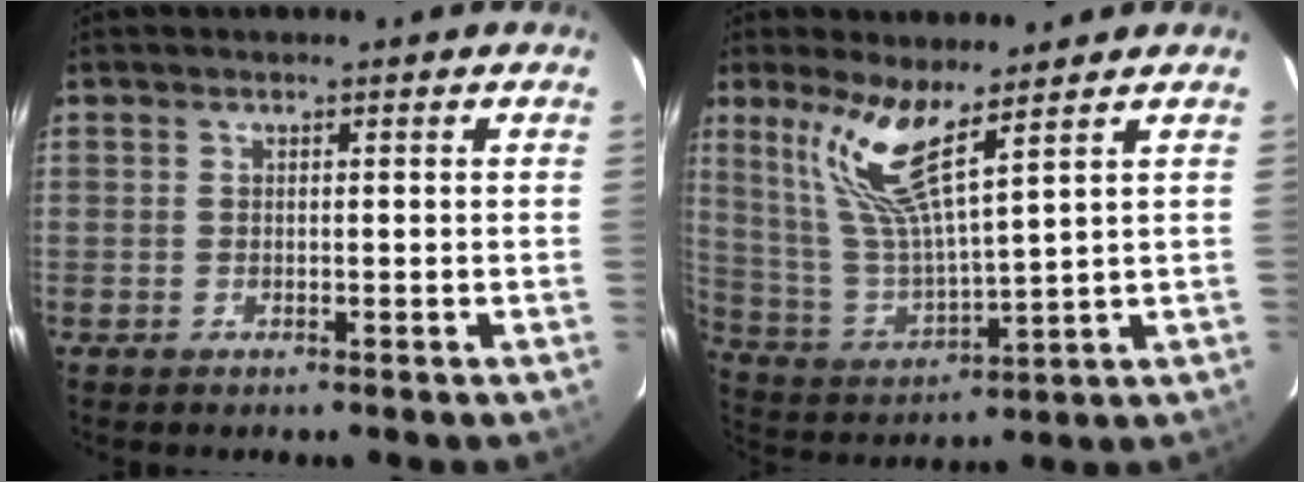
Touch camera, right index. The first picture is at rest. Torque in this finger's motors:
{"motor_torque": [0.50, 0.49, 0.41, 0.16]}